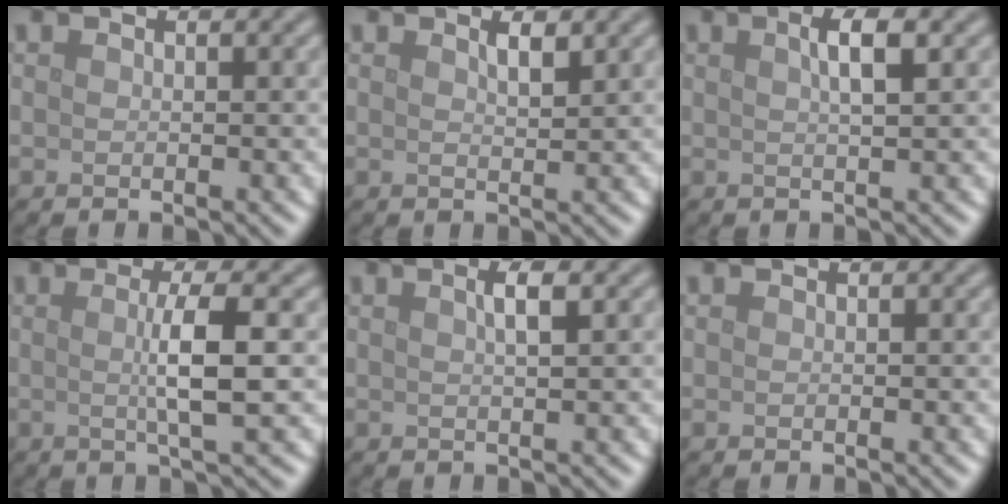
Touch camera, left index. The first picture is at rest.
{"total": 1.4, "force": [0.9, 0.2, 1.0], "torque": [-0.018, 0.000, 0.015]}
{"total": 2.7, "force": [0.9, 0.6, 2.5], "torque": [-0.034, 0.008, 0.011]}
{"total": 4.2, "force": [0.1, 0.7, 4.1], "torque": [-0.068, 0.001, -0.002]}
{"total": 1.8, "force": [0.6, 0.4, 1.6], "torque": [-0.024, 0.005, 0.007]}
{"total": 0.0}